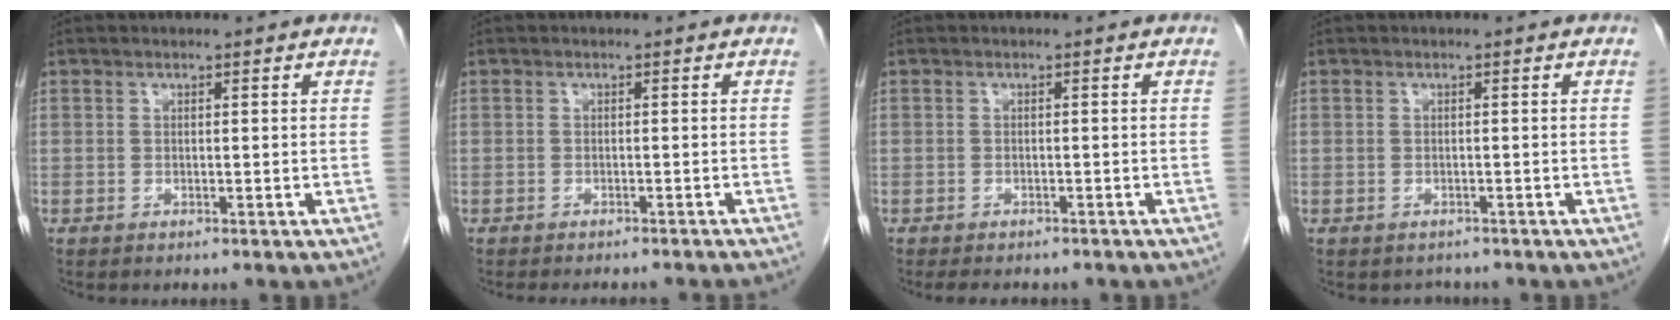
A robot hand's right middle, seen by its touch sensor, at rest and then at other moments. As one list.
[{"total": 7.8, "force": [-7.1, 0.7, 3.0], "torque": [-0.026, -0.012, -0.080]}, {"total": 6.0, "force": [-5.0, 2.0, 2.6], "torque": [-0.032, -0.005, -0.057]}, {"total": 1.7, "force": [-1.4, 0.9, 0.0], "torque": [-0.005, 0.000, -0.019]}]